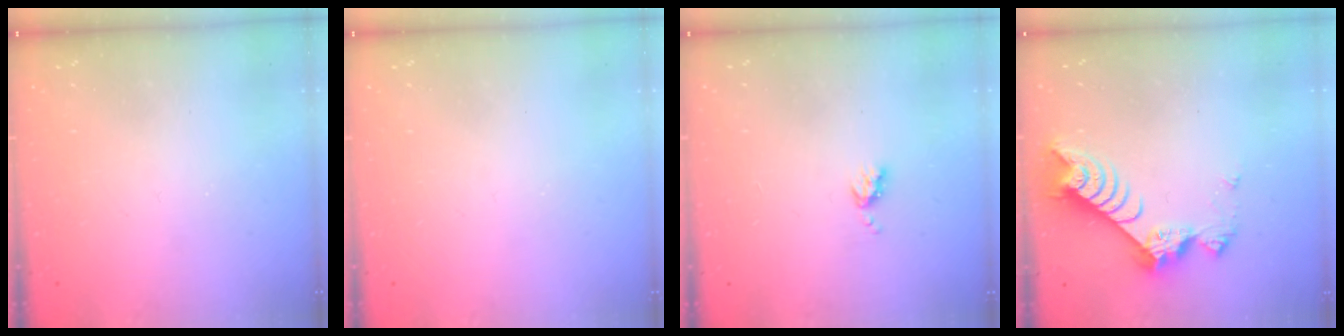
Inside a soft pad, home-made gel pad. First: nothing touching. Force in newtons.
{"total": 0.0}
{"total": 3.9, "press": 3.9, "slide": 0.5}
{"total": 9.5, "press": 9.4, "slide": 1.0}